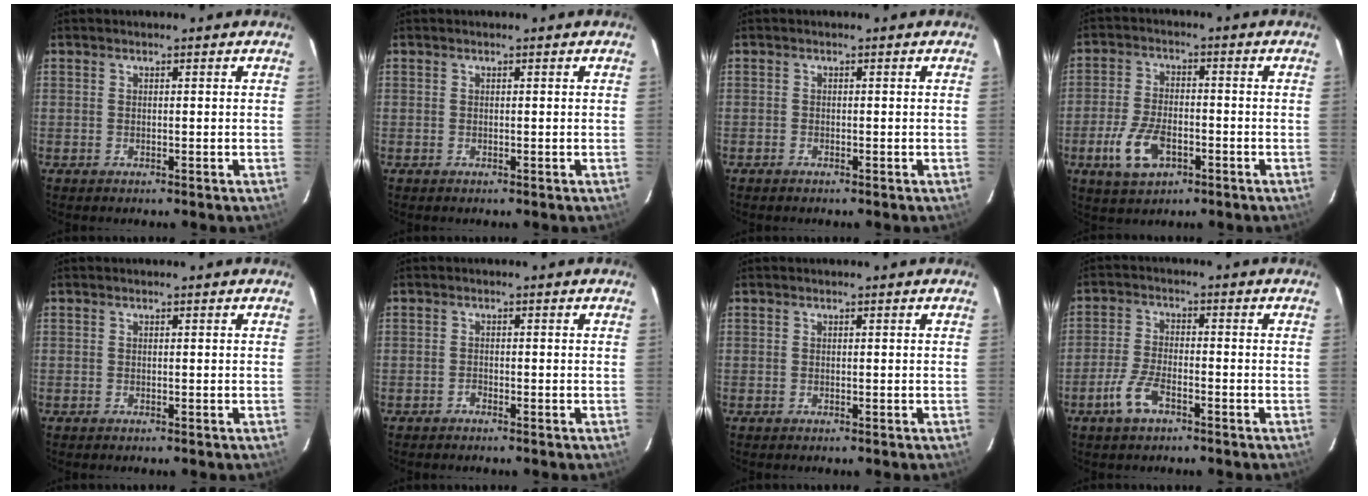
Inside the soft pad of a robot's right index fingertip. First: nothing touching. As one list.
[{"total": 0.0}, {"total": 0.6, "force": [-0.5, 0.2, 0.0], "torque": [-0.003, 0.001, -0.012]}, {"total": 9.2, "force": [-3.8, 5.1, 6.6], "torque": [-0.151, -0.004, -0.065]}, {"total": 0.0}, {"total": 0.8, "force": [-0.7, 0.3, 0.0], "torque": [0.000, 0.002, -0.014]}, {"total": 0.0}, {"total": 6.1, "force": [-3.6, 2.4, 4.2], "torque": [-0.101, -0.002, -0.069]}]